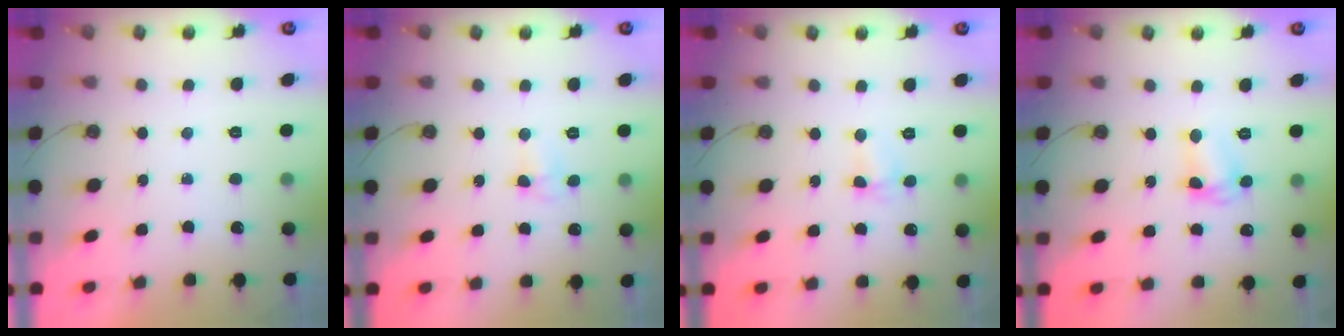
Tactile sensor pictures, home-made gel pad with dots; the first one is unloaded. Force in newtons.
{"total": 5.5, "press": 4.4, "slide": 3.4}
{"total": 2.8, "press": 2.6, "slide": 1.0}
{"total": 5.4, "press": 5.3, "slide": 0.4}